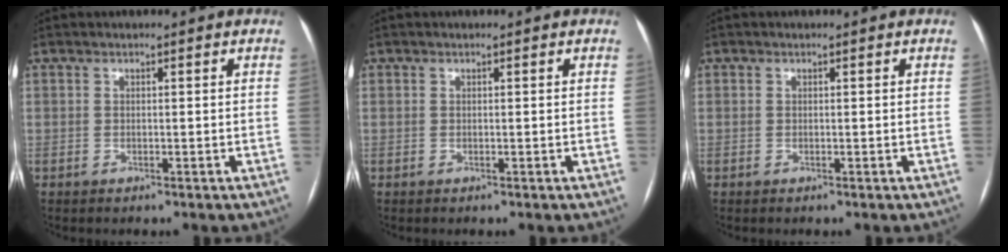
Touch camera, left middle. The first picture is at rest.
{"total": 0.0}
{"total": 0.0}